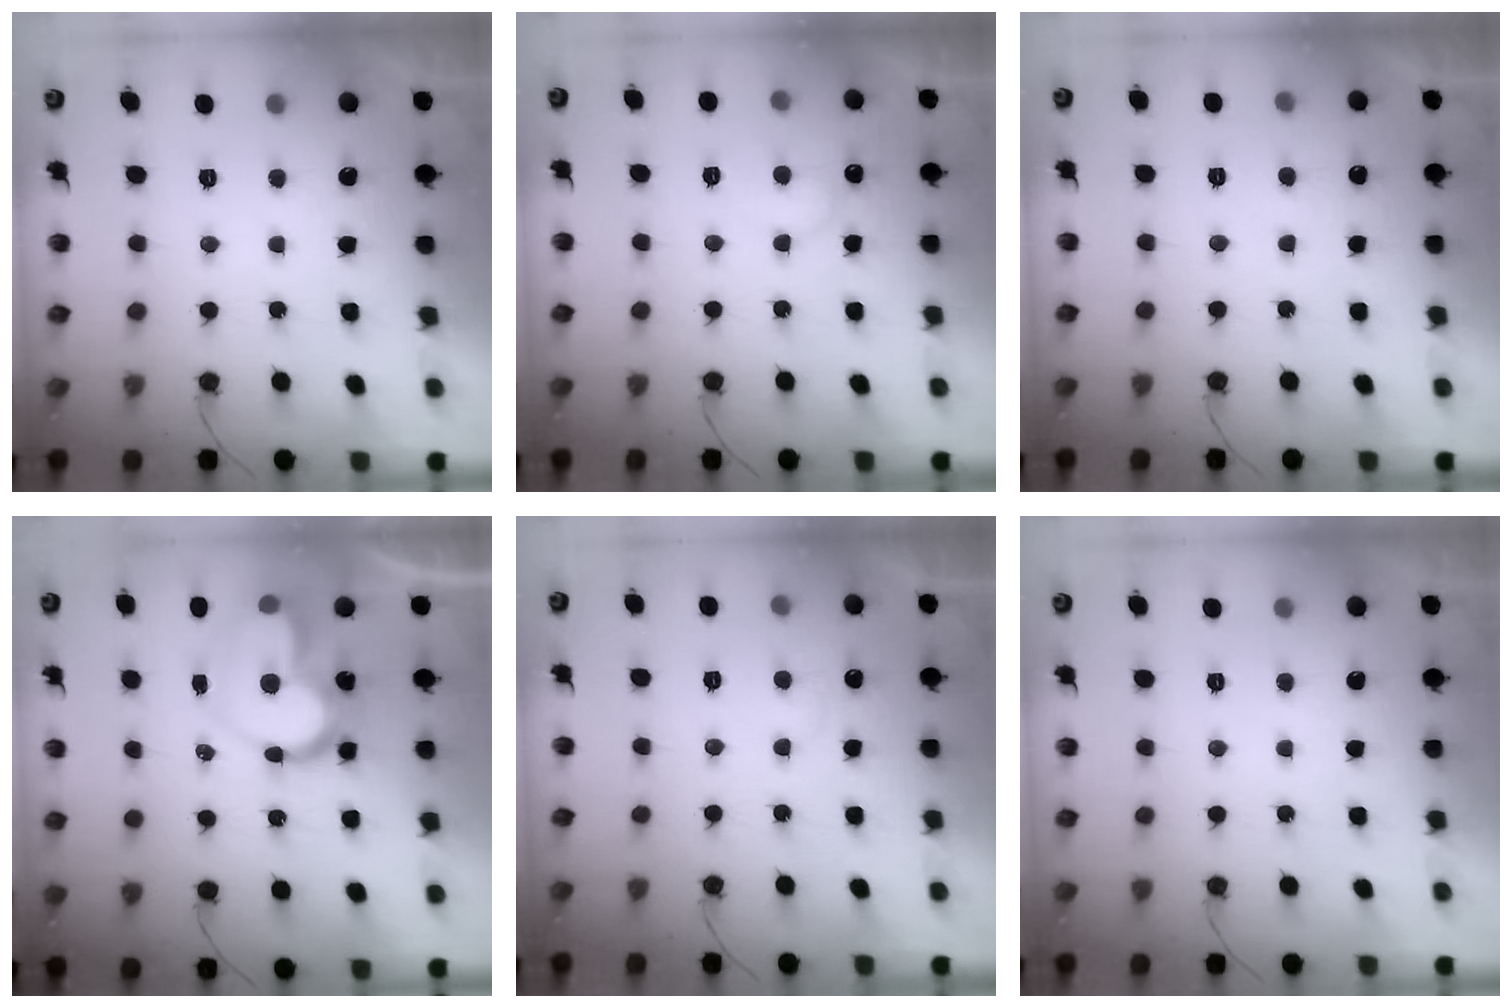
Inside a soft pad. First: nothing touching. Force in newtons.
{"total": 7.5, "press": 7.5, "slide": 0.4}
{"total": 4.0, "press": 4.0, "slide": 0.3}
{"total": 14.3, "press": 14.2, "slide": 1.2}
{"total": 4.5, "press": 4.5, "slide": 0.3}
{"total": 0.0}